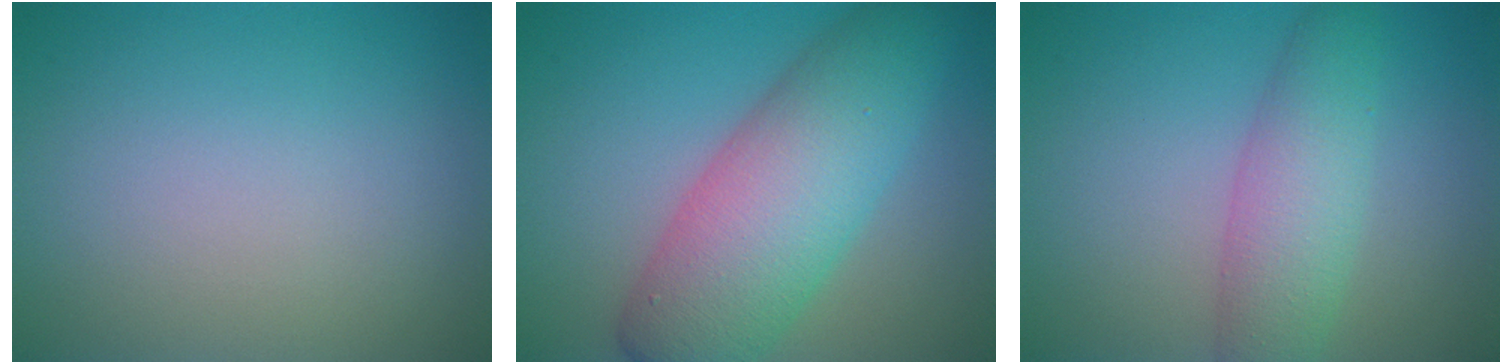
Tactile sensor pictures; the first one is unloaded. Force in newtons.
{"total": 9.5, "press": 9.5, "slide": 0.1}
{"total": 4.6, "press": 4.6, "slide": 0.1}